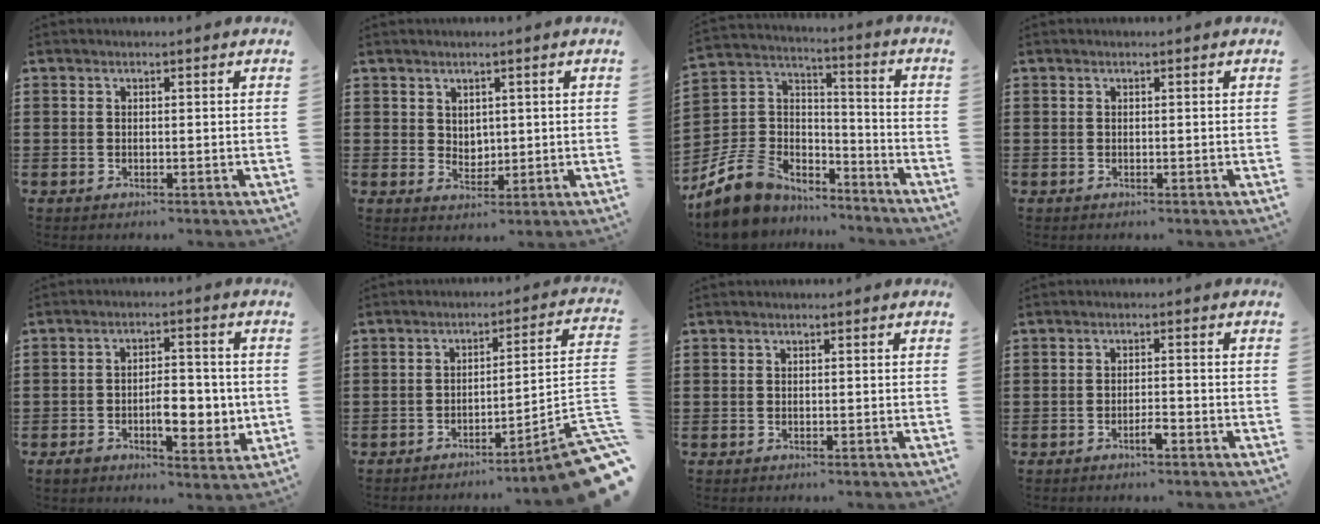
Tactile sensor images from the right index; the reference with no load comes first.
{"total": 2.5, "force": [1.5, 1.9, 0.5], "torque": [-0.008, 0.006, 0.027]}
{"total": 8.6, "force": [-6.4, 5.5, 1.8], "torque": [-0.080, 0.009, -0.125]}
{"total": 0.0}
{"total": 7.4, "force": [-1.5, 4.0, 6.0], "torque": [-0.081, 0.004, -0.028]}
{"total": 7.3, "force": [-4.9, 0.3, 5.4], "torque": [-0.076, -0.009, -0.096]}
{"total": 0.0}
{"total": 2.3, "force": [-1.5, 0.4, 1.7], "torque": [-0.031, 0.001, -0.027]}